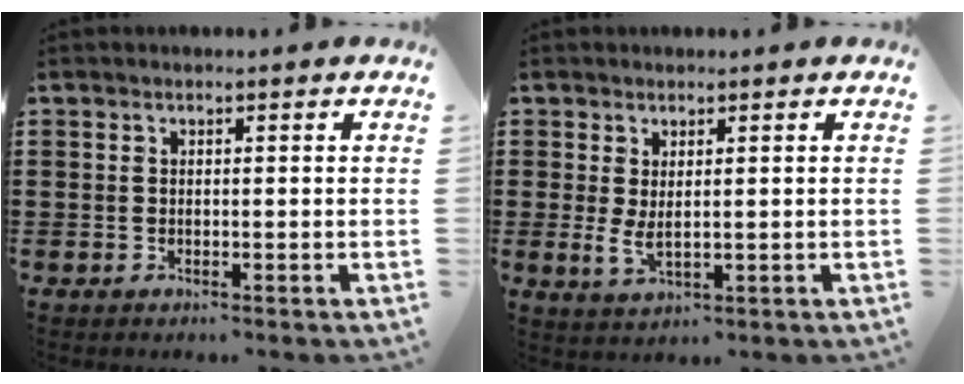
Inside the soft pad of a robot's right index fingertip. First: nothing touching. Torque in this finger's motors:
{"motor_torque": [1.13, 1.01, 0.10, 0.03]}